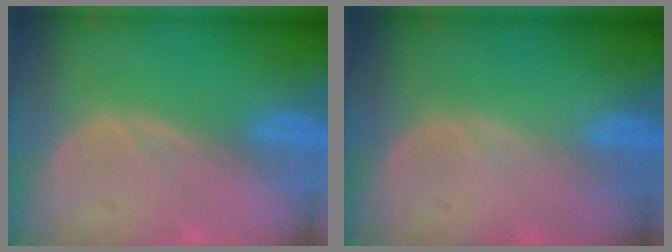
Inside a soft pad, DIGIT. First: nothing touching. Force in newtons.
{"total": 0.0}